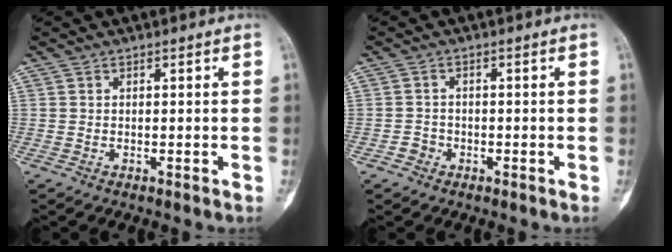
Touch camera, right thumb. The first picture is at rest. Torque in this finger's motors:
{"motor_torque": [0.37, -0.09, 0.44, -0.23, 0.13]}